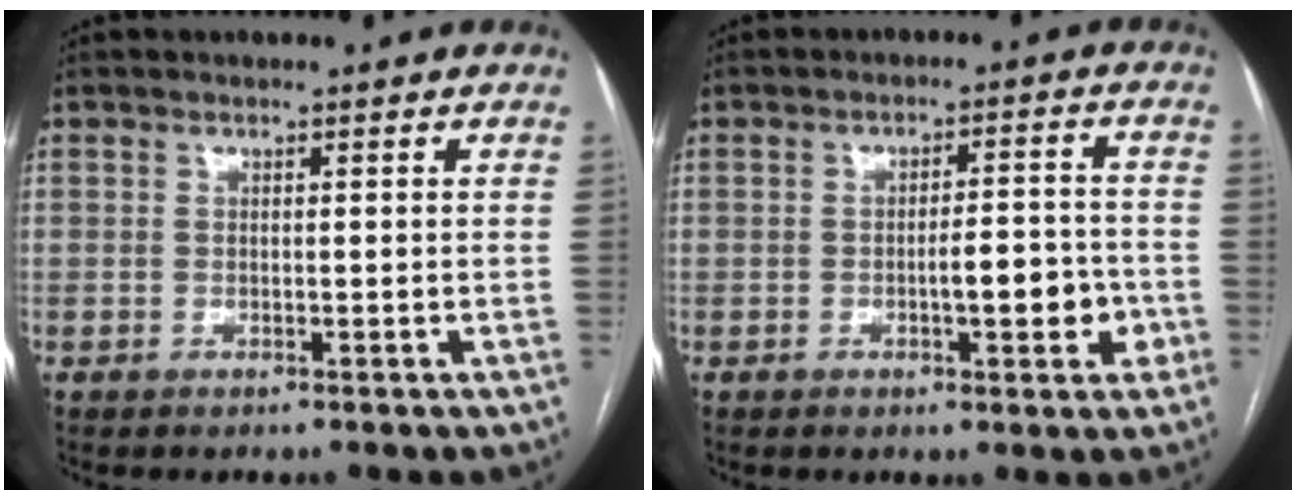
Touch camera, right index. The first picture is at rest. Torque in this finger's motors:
{"motor_torque": [1.00, -0.47, 0.20, 0.07]}